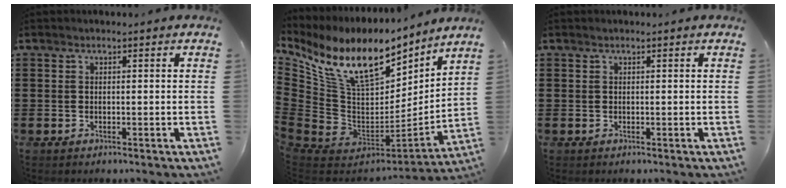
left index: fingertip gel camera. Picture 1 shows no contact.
{"total": 14.7, "force": [8.8, 7.0, 9.6], "torque": [-0.217, -0.053, 0.154]}
{"total": 0.0}